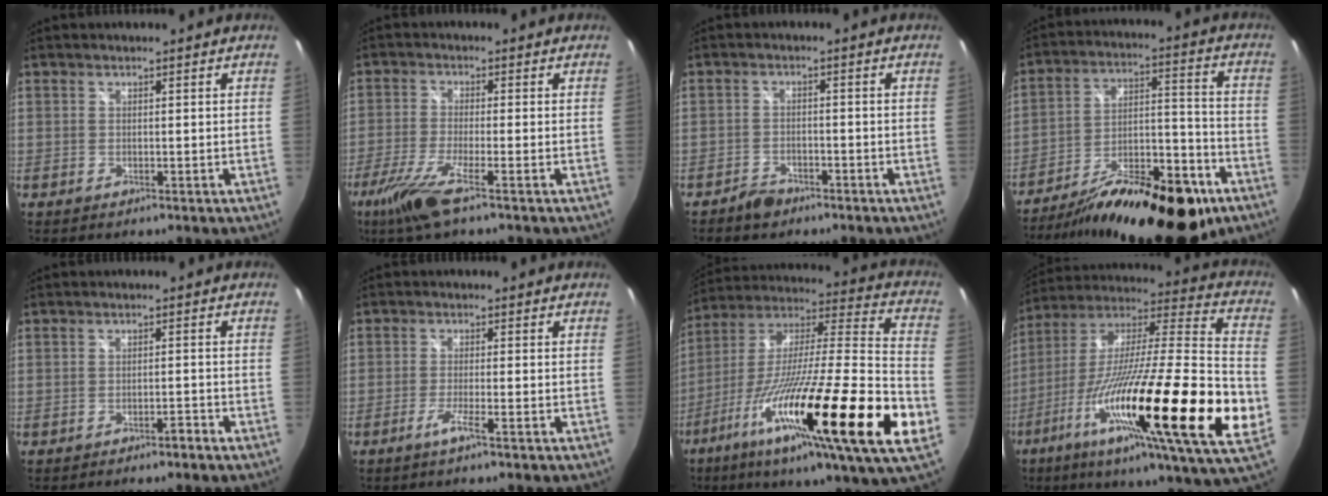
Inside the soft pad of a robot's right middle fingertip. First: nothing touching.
{"total": 8.5, "force": [-5.4, 0.2, 6.6], "torque": [-0.156, -0.027, -0.105]}
{"total": 3.5, "force": [-2.9, 1.8, 1.0], "torque": [-0.030, 0.006, -0.051]}
{"total": 24.5, "force": [-15.7, 8.4, 16.9], "torque": [-0.277, -0.018, -0.234]}
{"total": 1.6, "force": [-1.4, 0.2, 0.7], "torque": [-0.013, 0.001, -0.022]}
{"total": 3.0, "force": [-1.9, -0.5, 2.2], "torque": [-0.052, -0.007, -0.040]}
{"total": 32.4, "force": [-13.2, 3.2, 29.4], "torque": [-0.466, -0.072, -0.225]}
{"total": 33.8, "force": [-10.5, 4.2, 31.9], "torque": [-0.523, -0.071, -0.181]}